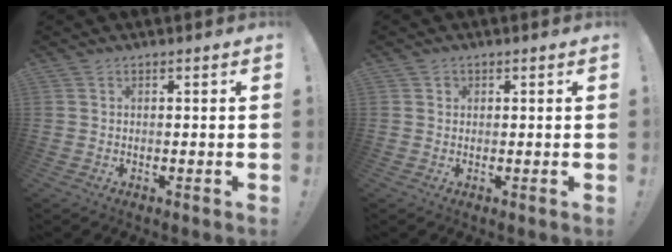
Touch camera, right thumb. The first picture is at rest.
{"total": 1.3, "force": [0.5, 1.1, 0.2], "torque": [0.004, 0.001, 0.008]}